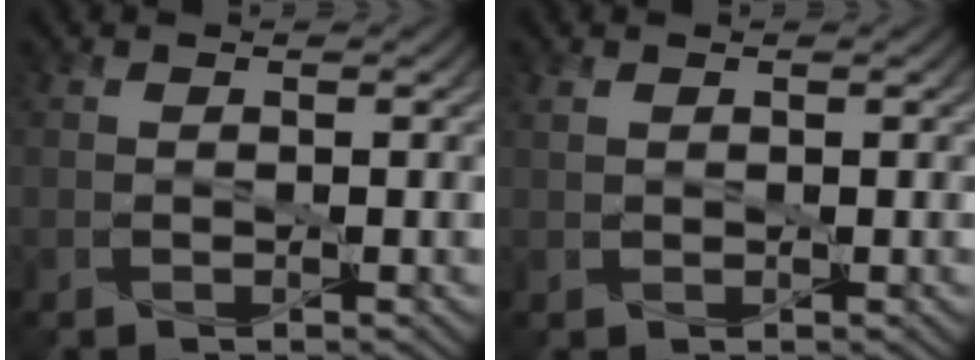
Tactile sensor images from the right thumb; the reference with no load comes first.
{"total": 0.6, "force": [0.4, 0.3, 0.3], "torque": [-0.011, 0.001, 0.010]}